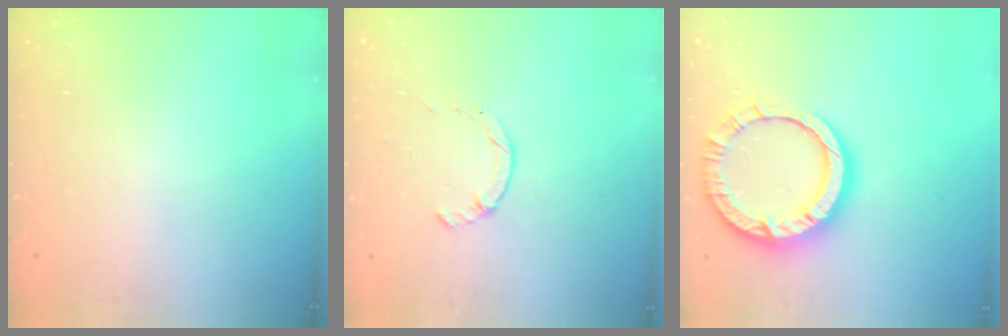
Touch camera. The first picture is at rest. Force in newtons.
{"total": 1.0, "press": 1.0, "slide": 0.3}
{"total": 15.1, "press": 15.0, "slide": 1.5}